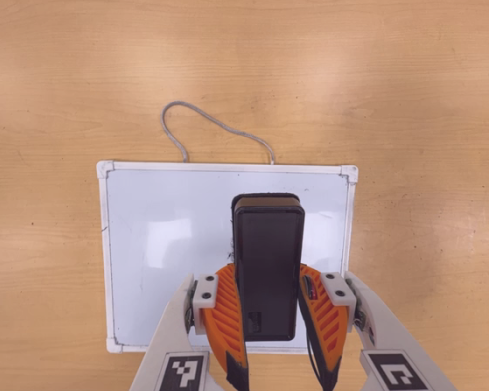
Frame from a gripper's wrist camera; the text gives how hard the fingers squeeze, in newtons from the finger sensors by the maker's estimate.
{"total": 6.3, "left": 5.6, "right": 7.0}